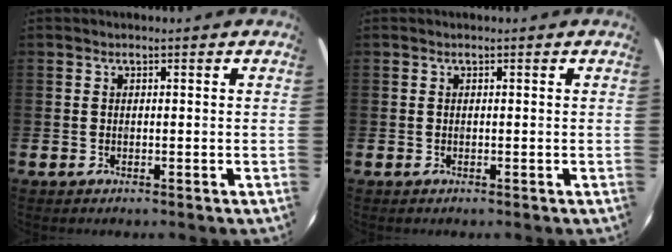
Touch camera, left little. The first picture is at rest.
{"total": 0.0}